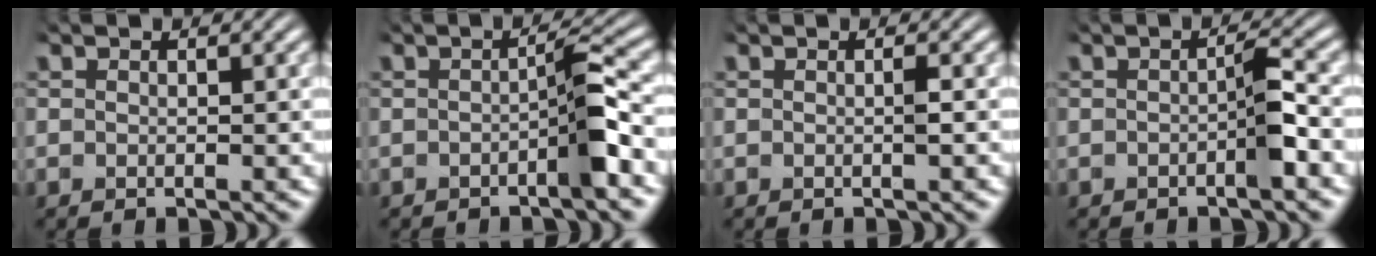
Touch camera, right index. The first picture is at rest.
{"total": 2.6, "force": [-0.6, 0.0, 2.6], "torque": [-0.027, 0.010, -0.016]}
{"total": 0.5, "force": [0.1, -0.1, 0.5], "torque": [-0.005, 0.002, 0.000]}
{"total": 1.9, "force": [-0.4, 0.1, 1.8], "torque": [-0.017, 0.008, -0.012]}